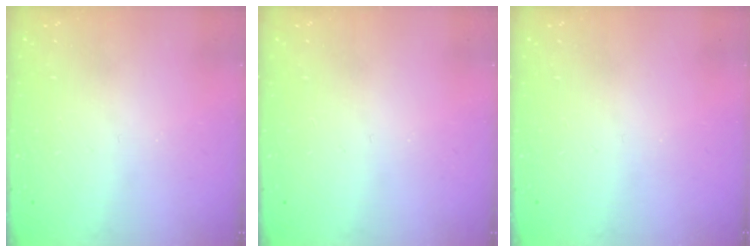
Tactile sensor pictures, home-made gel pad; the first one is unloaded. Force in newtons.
{"total": 0.0}
{"total": 0.0}